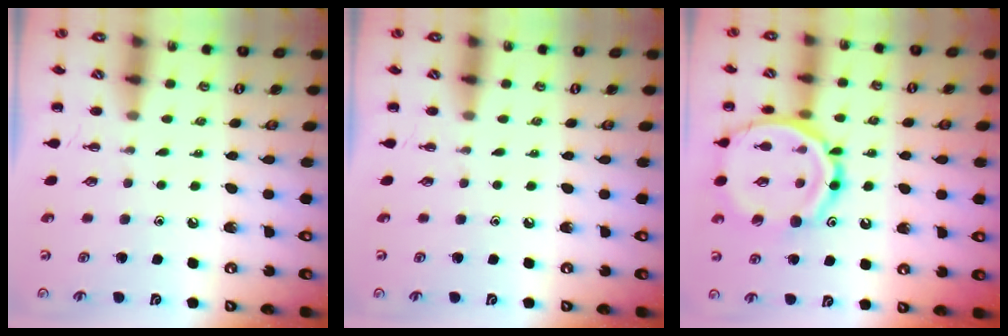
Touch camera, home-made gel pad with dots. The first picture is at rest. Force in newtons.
{"total": 0.0}
{"total": 19.7, "press": 19.5, "slide": 2.5}